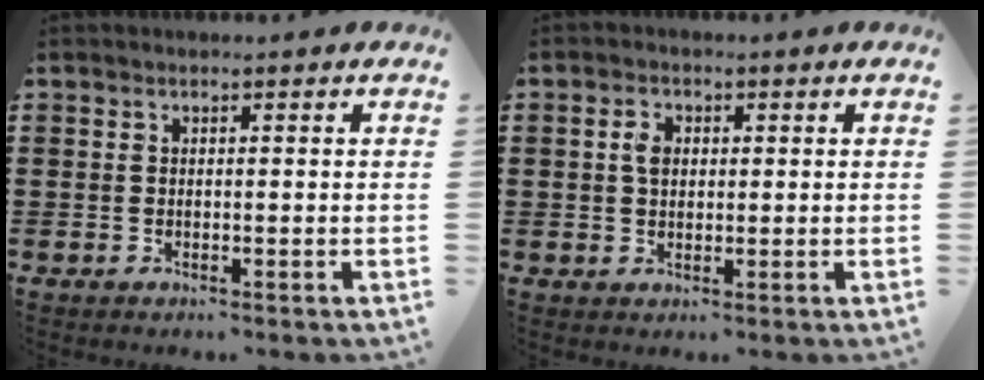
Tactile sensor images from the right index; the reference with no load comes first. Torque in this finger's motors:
{"motor_torque": [0.01, 0.00, 0.05, 0.04]}